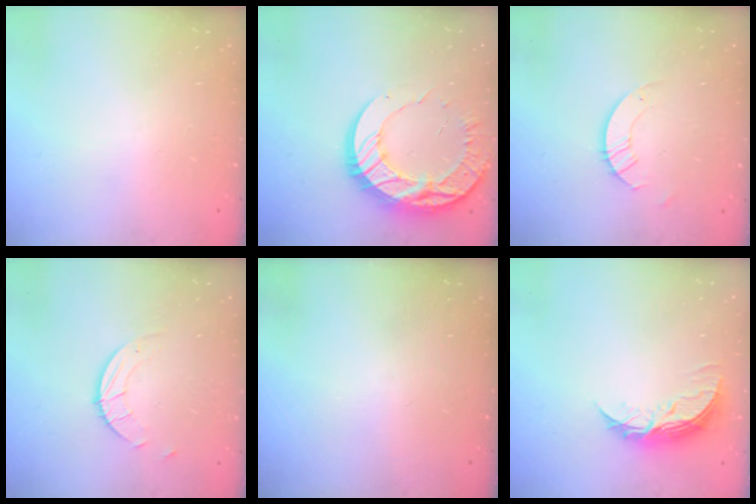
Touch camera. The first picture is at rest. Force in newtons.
{"total": 17.9, "press": 17.8, "slide": 1.6}
{"total": 2.6, "press": 2.6, "slide": 0.2}
{"total": 2.7, "press": 2.7, "slide": 0.3}
{"total": 0.0}
{"total": 8.2, "press": 8.2, "slide": 0.5}